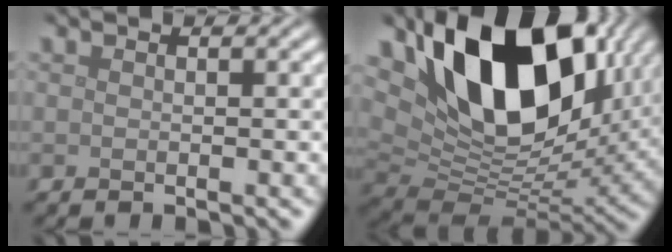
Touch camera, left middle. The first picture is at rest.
{"total": 15.2, "force": [6.3, 8.7, 10.8], "torque": [-0.182, 0.000, 0.111]}